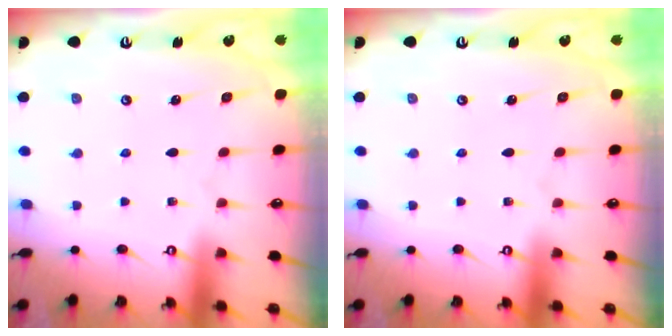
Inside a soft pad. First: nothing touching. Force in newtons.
{"total": 0.0}